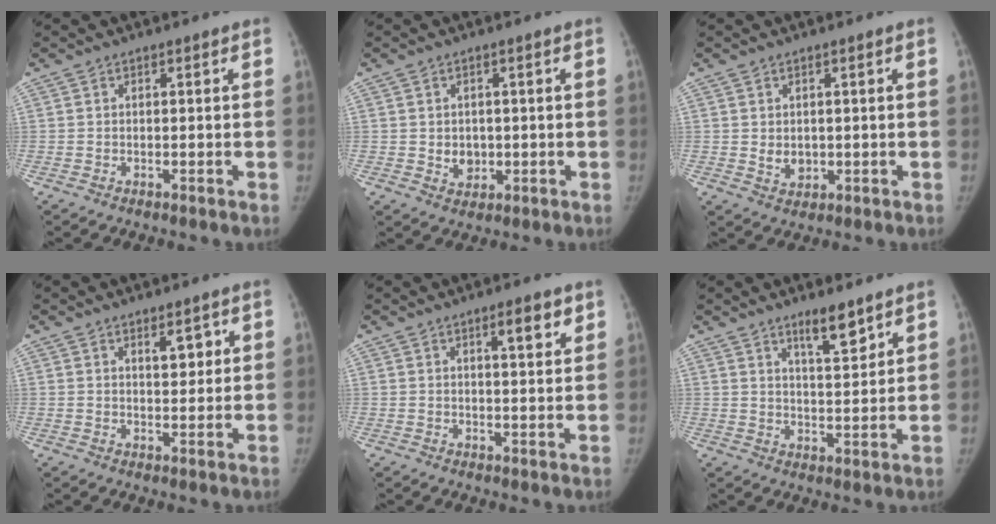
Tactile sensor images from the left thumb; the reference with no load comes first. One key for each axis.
{"total": 3.4, "fx": 0.0, "fy": 2.9, "fz": 1.8, "tx": -0.011, "ty": -0.001, "tz": 0.010}
{"total": 2.9, "fx": 0.3, "fy": 2.3, "fz": 1.8, "tx": -0.019, "ty": -0.007, "tz": 0.015}
{"total": 3.9, "fx": 1.9, "fy": 1.8, "fz": 2.9, "tx": -0.022, "ty": -0.011, "tz": 0.029}
{"total": 5.1, "fx": 2.9, "fy": 1.3, "fz": 4.0, "tx": -0.047, "ty": -0.016, "tz": 0.043}
{"total": 6.4, "fx": 4.7, "fy": 1.4, "fz": 4.2, "tx": -0.053, "ty": -0.037, "tz": 0.077}